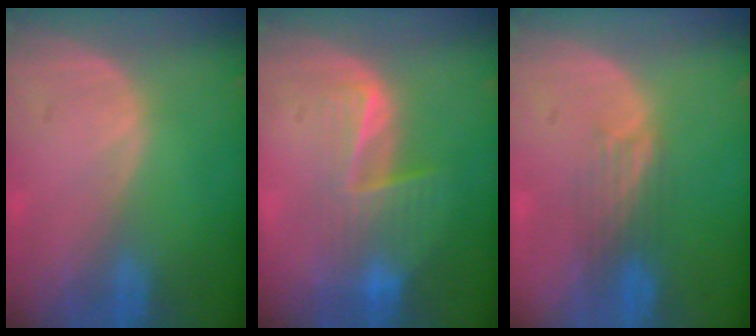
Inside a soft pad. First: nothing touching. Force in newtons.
{"total": 6.9, "press": 6.5, "slide": 2.3}
{"total": 3.8, "press": 3.1, "slide": 2.2}